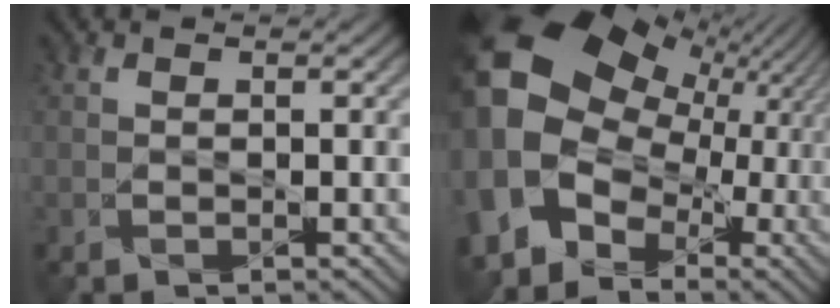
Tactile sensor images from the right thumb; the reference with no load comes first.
{"total": 19.4, "force": [1.8, 15.9, 10.9], "torque": [-0.228, -0.012, 0.027]}